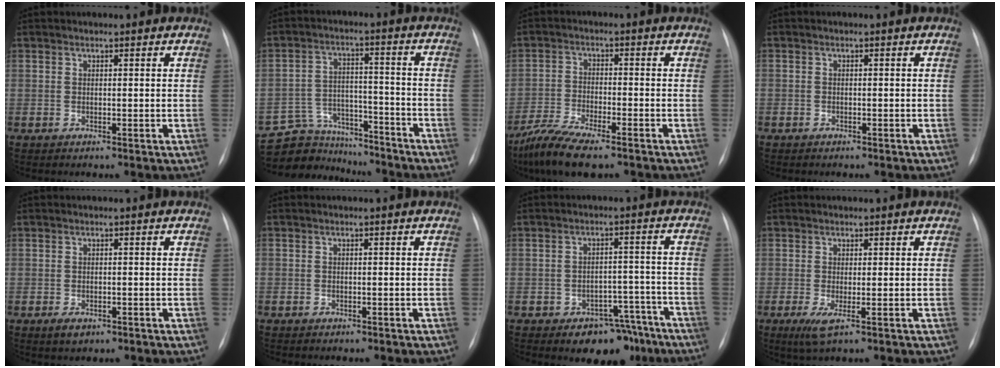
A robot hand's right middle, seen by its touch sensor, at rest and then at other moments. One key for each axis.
{"total": 11.2, "fx": -10.4, "fy": 4.3, "fz": 0.2, "tx": -0.007, "ty": 0.040, "tz": -0.168}
{"total": 9.6, "fx": -7.3, "fy": 1.8, "fz": 6.0, "tx": -0.117, "ty": -0.023, "tz": -0.129}
{"total": 0.9, "fx": -0.6, "fy": 0.6, "fz": 0.0, "tx": -0.007, "ty": 0.003, "tz": -0.009}
{"total": 2.0, "fx": -1.1, "fy": 0.9, "fz": 1.4, "tx": -0.025, "ty": -0.002, "tz": -0.009}
{"total": 0.8, "fx": -0.6, "fy": 0.6, "fz": 0.1, "tx": -0.008, "ty": 0.002, "tz": -0.009}
{"total": 8.2, "fx": -6.0, "fy": 4.5, "fz": 3.4, "tx": -0.016, "ty": 0.029, "tz": -0.079}
{"total": 2.8, "fx": -1.0, "fy": 0.4, "fz": 2.6, "tx": -0.051, "ty": -0.010, "tz": -0.016}